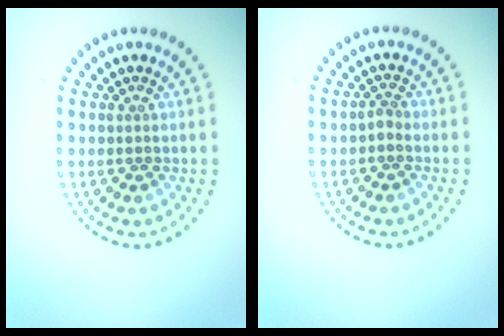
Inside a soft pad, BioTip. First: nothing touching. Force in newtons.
{"total": 0.9, "press": 0.7, "slide": 0.5}